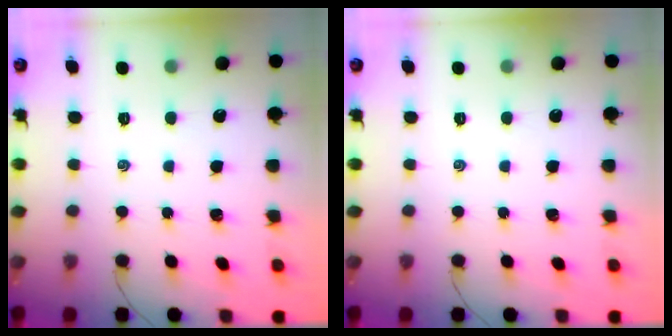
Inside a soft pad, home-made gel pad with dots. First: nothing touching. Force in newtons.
{"total": 0.0}